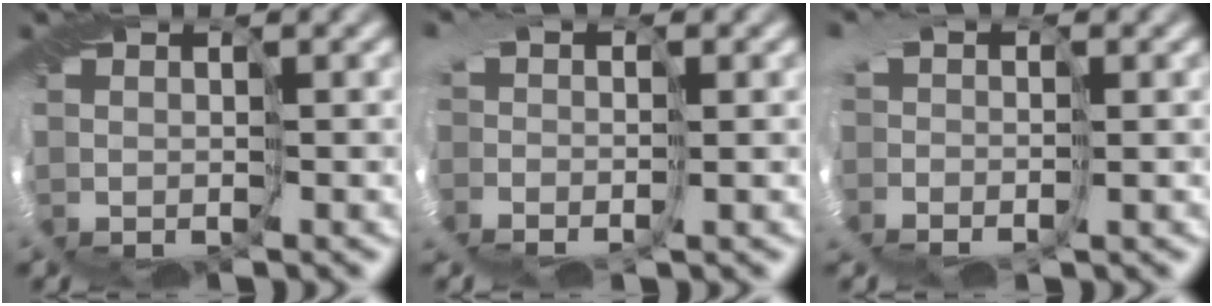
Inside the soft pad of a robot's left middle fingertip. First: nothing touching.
{"total": 2.2, "force": [-0.5, 1.4, 1.6], "torque": [-0.027, 0.003, -0.018]}
{"total": 2.0, "force": [-0.5, 1.1, 1.5], "torque": [-0.029, 0.005, -0.019]}